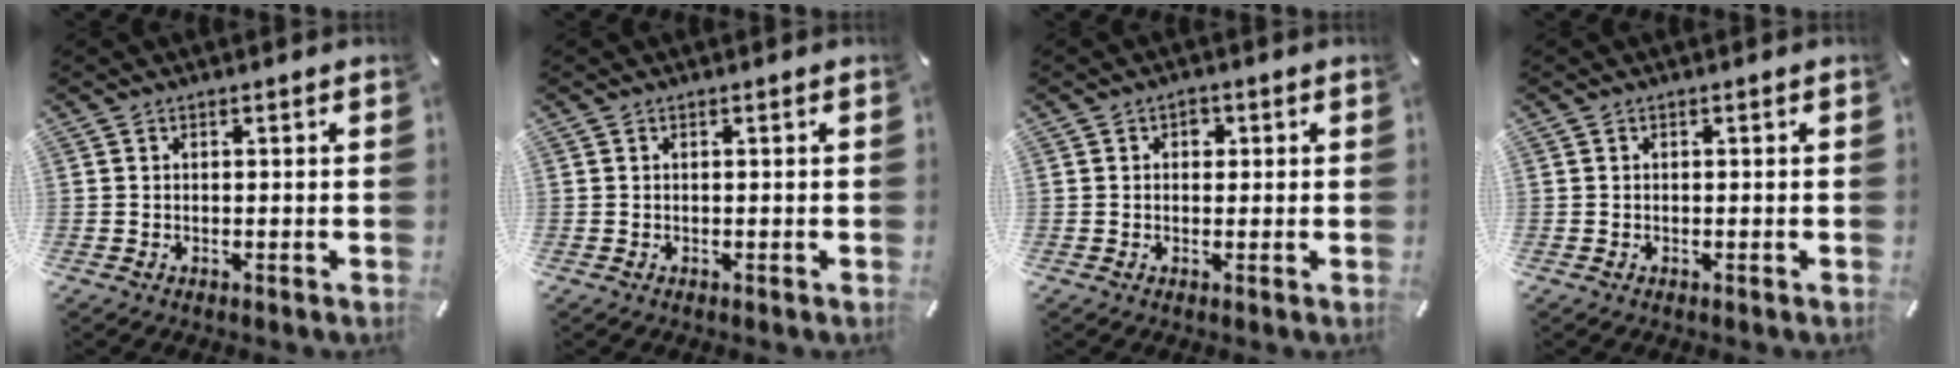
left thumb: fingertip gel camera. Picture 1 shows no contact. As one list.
[{"total": 0.0}, {"total": 2.1, "force": [0.4, 1.7, 1.0], "torque": [-0.007, 0.002, 0.000]}, {"total": 0.0}]